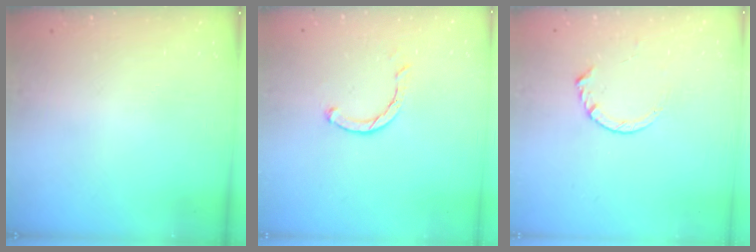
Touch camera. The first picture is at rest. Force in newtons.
{"total": 1.6, "press": 1.6, "slide": 0.2}
{"total": 3.7, "press": 3.7, "slide": 0.5}